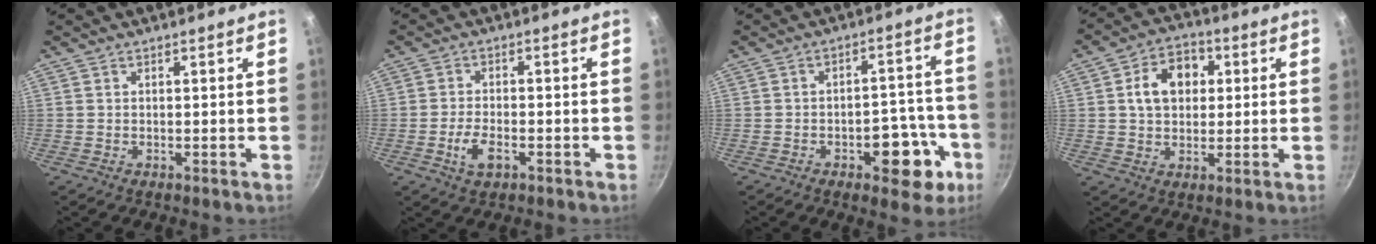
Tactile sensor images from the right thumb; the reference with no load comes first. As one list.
[{"total": 4.9, "force": [-2.0, 2.4, 3.8], "torque": [-0.072, 0.012, -0.038]}, {"total": 11.7, "force": [-5.1, 6.1, 8.6], "torque": [-0.064, 0.042, -0.061]}, {"total": 10.0, "force": [2.0, 7.4, 6.3], "torque": [-0.073, 0.014, 0.023]}]